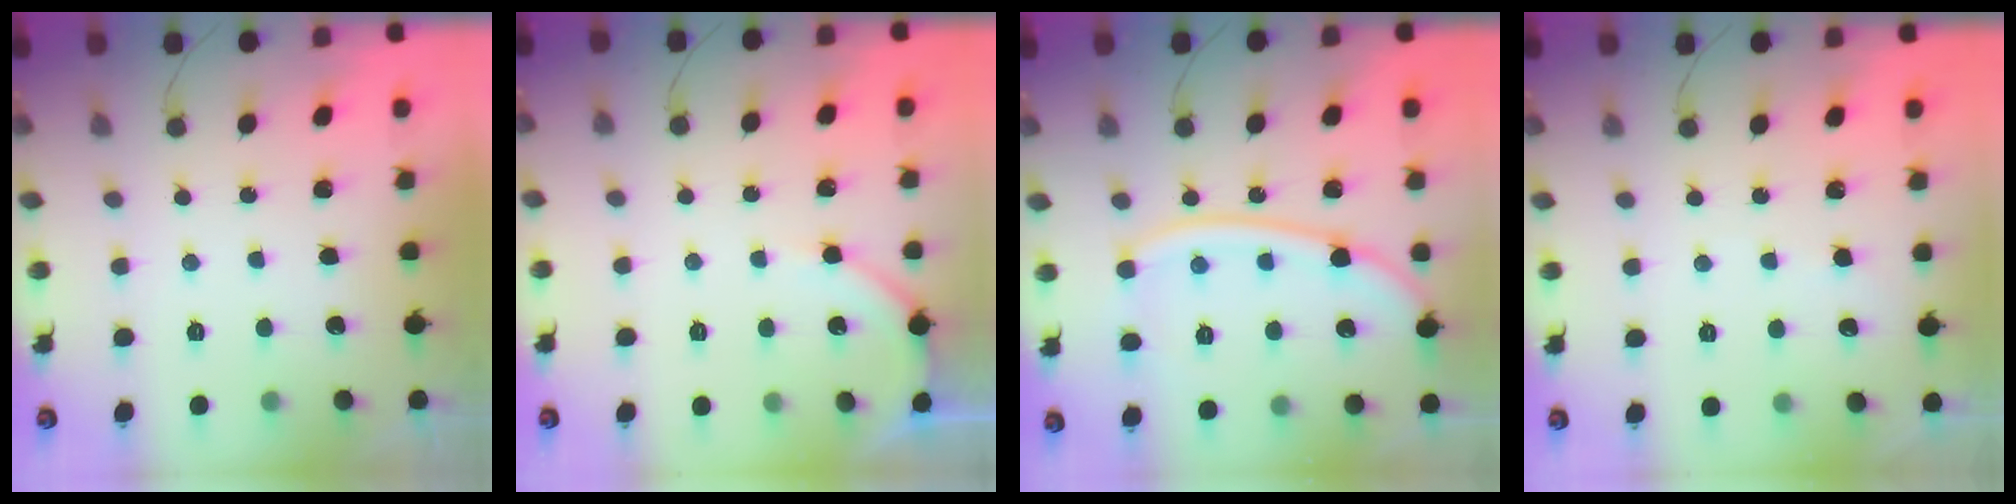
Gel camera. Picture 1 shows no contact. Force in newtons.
{"total": 5.1, "press": 5.1, "slide": 0.6}
{"total": 13.6, "press": 13.5, "slide": 1.7}
{"total": 2.5, "press": 2.5, "slide": 0.3}